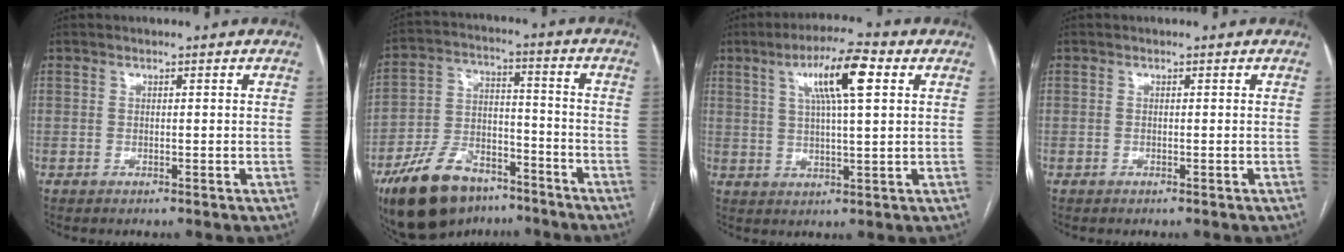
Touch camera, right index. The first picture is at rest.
{"total": 15.1, "force": [-10.8, 7.4, 7.5], "torque": [-0.147, 0.014, -0.184]}
{"total": 9.6, "force": [3.7, 1.0, 8.8], "torque": [-0.156, 0.014, 0.060]}
{"total": 0.0}